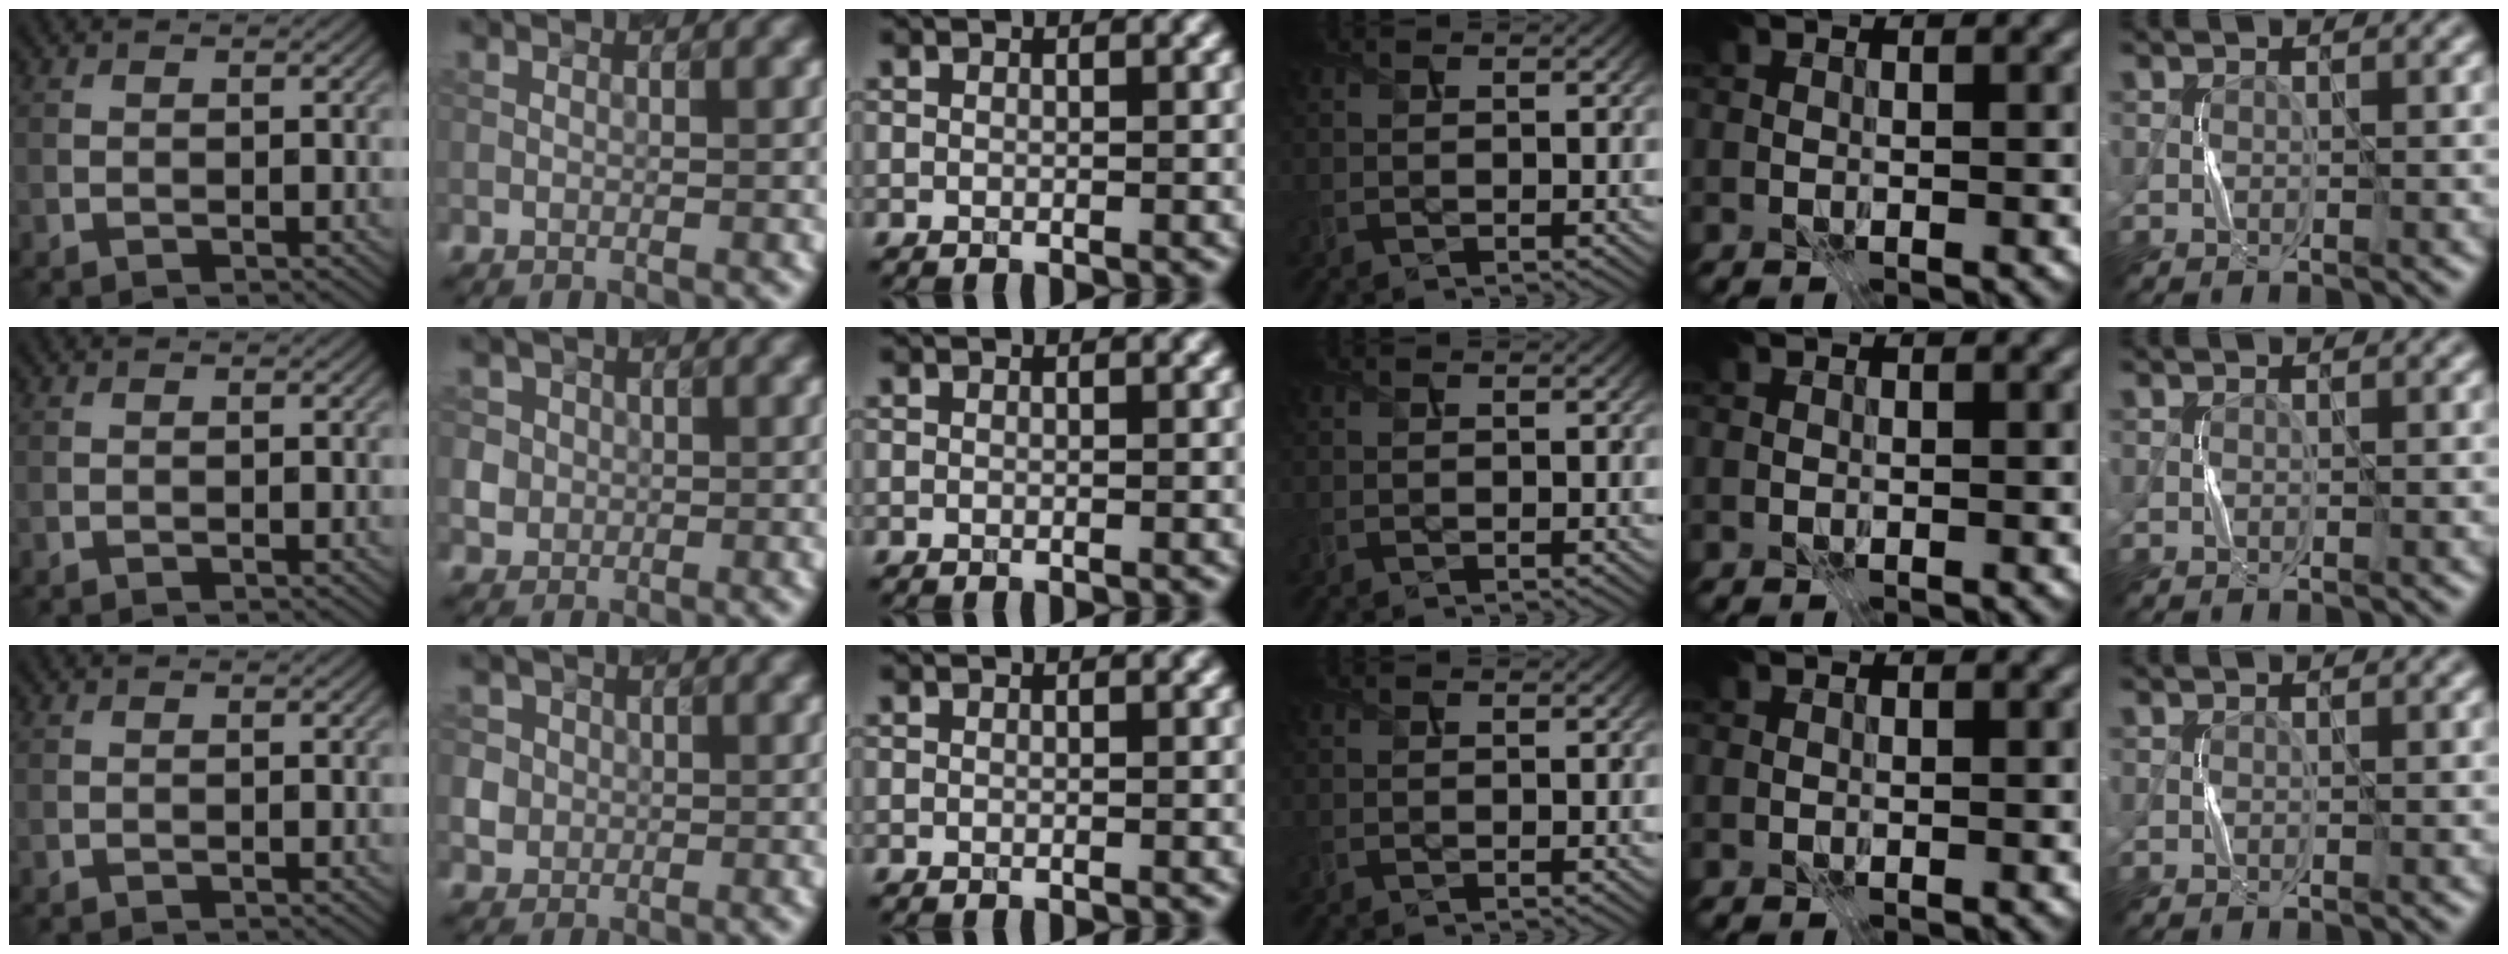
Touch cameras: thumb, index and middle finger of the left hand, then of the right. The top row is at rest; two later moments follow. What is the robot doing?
{"motion": "press", "object": "calculator"}